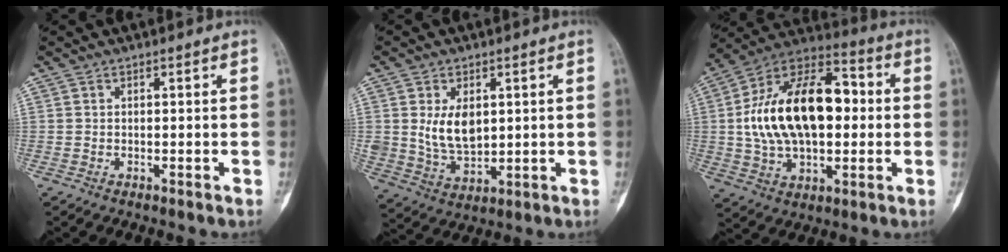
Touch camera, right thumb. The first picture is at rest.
{"total": 8.7, "force": [1.9, 5.7, 6.3], "torque": [-0.094, -0.018, 0.051]}
{"total": 24.1, "force": [1.5, 13.8, 19.7], "torque": [-0.323, 0.026, 0.024]}